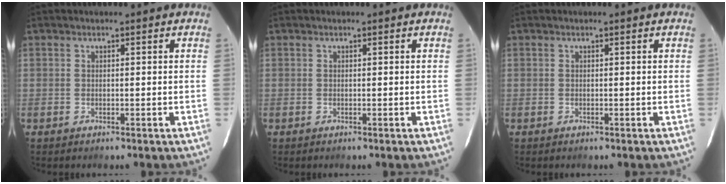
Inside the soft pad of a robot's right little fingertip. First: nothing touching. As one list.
[{"total": 0.0}, {"total": 0.0}]